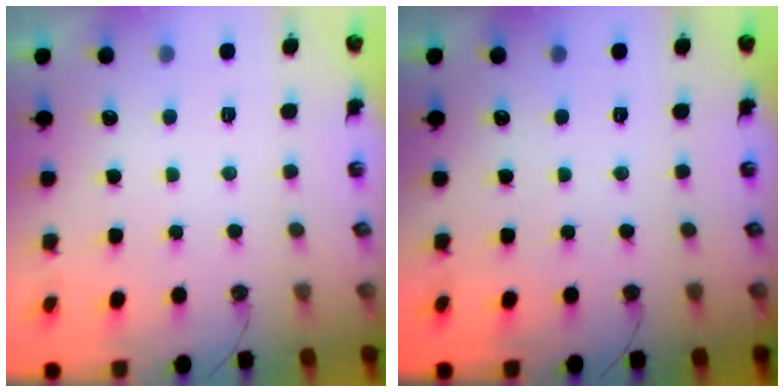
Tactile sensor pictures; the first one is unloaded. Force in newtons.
{"total": 0.0}